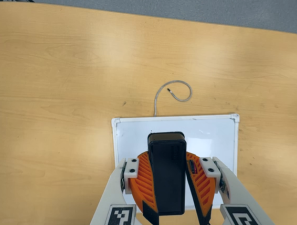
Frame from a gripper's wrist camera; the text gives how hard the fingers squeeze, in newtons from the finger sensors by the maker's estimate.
{"total": 11.3, "left": 10.4, "right": 12.1}